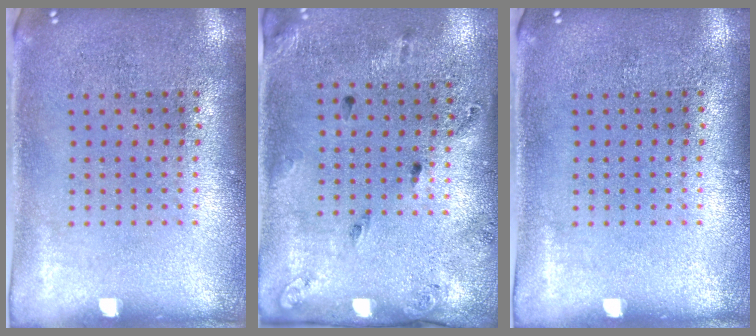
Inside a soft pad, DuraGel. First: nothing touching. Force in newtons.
{"total": 1.8, "press": 1.0, "slide": 1.5}
{"total": 0.0}